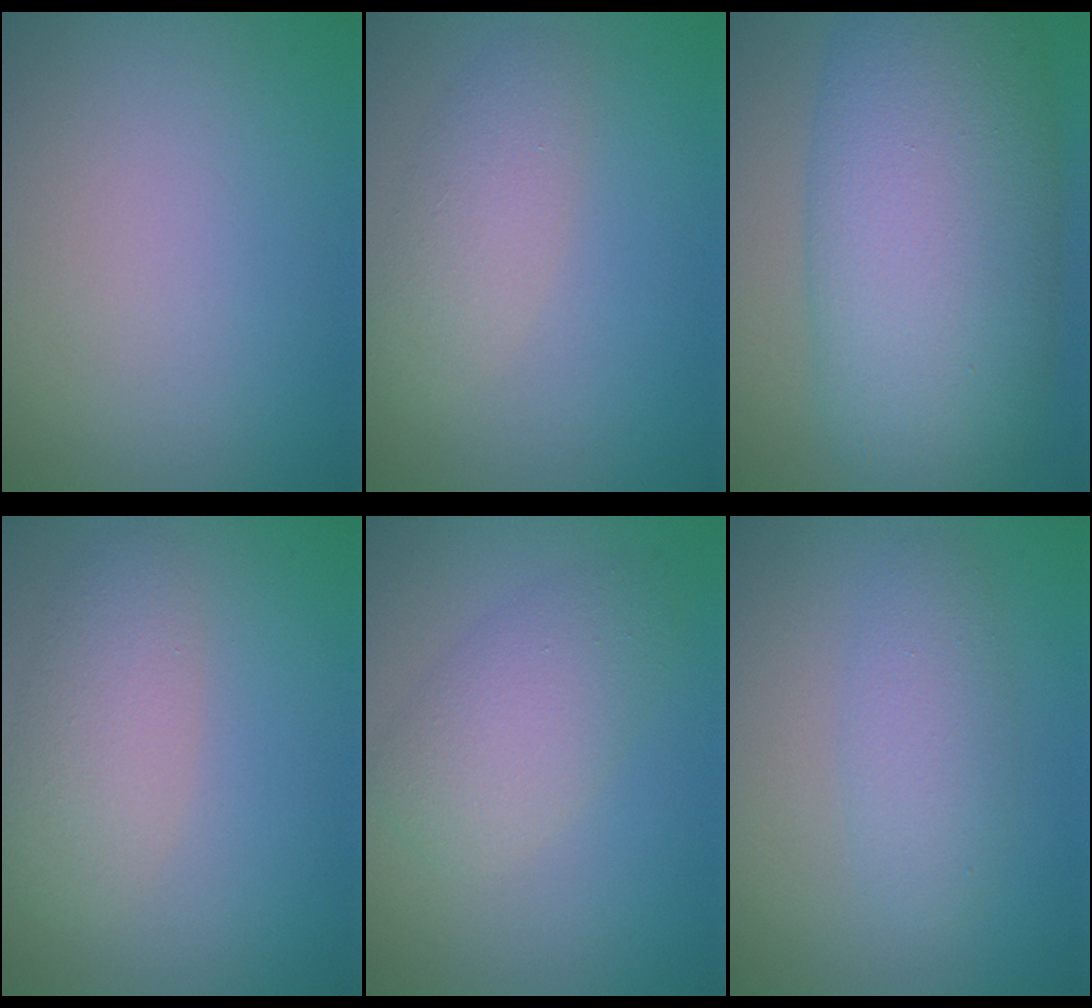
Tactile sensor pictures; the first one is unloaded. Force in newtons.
{"total": 2.6, "press": 2.6, "slide": 0.1}
{"total": 13.4, "press": 13.4, "slide": 0.0}
{"total": 3.2, "press": 3.2, "slide": 0.2}
{"total": 4.0, "press": 4.0, "slide": 0.0}
{"total": 2.9, "press": 2.9, "slide": 0.1}